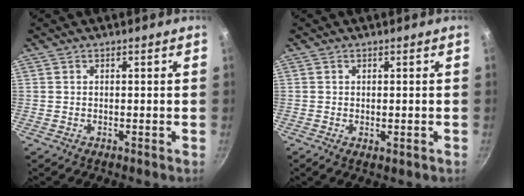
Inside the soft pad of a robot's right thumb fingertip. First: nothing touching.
{"total": 7.3, "force": [-3.2, 4.3, 4.8], "torque": [-0.049, 0.012, -0.029]}